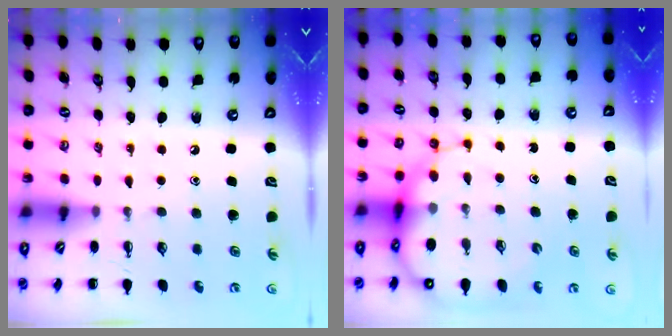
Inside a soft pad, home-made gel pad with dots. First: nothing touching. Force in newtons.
{"total": 16.6, "press": 16.1, "slide": 4.1}